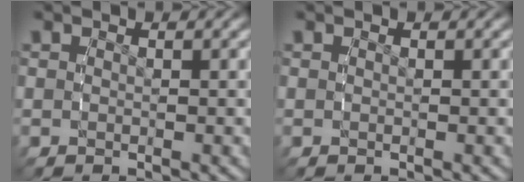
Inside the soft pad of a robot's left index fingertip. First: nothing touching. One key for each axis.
{"total": 0.0}